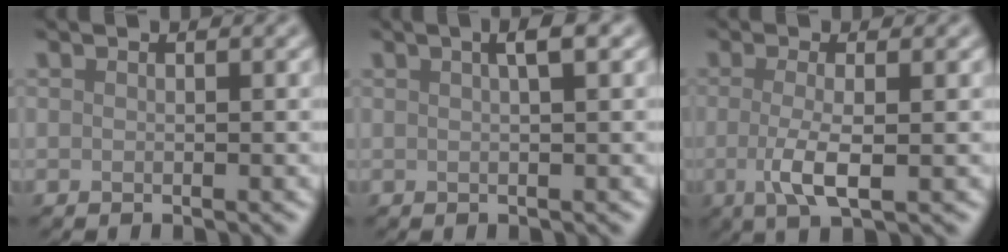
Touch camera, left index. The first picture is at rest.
{"total": 2.3, "force": [0.9, 0.5, 2.0], "torque": [-0.024, 0.011, 0.010]}
{"total": 3.6, "force": [-0.5, 1.0, 3.4], "torque": [-0.069, -0.010, -0.012]}